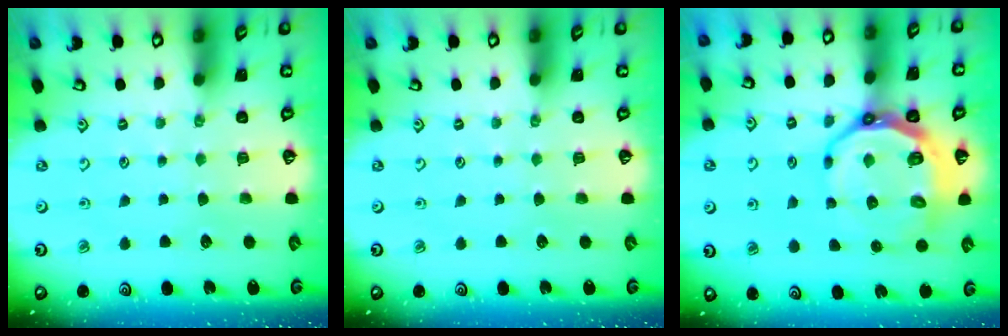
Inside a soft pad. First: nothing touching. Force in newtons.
{"total": 0.0}
{"total": 14.4, "press": 13.9, "slide": 3.9}